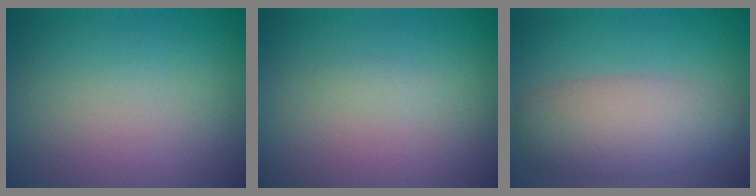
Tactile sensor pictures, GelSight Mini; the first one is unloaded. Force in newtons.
{"total": 0.6, "press": 0.6, "slide": 0.0}
{"total": 5.5, "press": 5.5, "slide": 0.2}